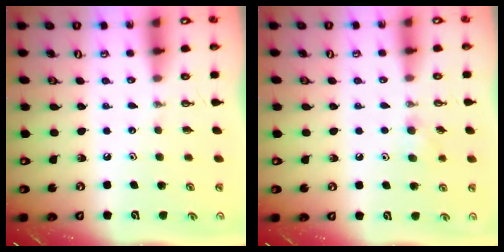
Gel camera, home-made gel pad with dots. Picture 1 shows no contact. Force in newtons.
{"total": 5.8, "press": 5.4, "slide": 2.3}